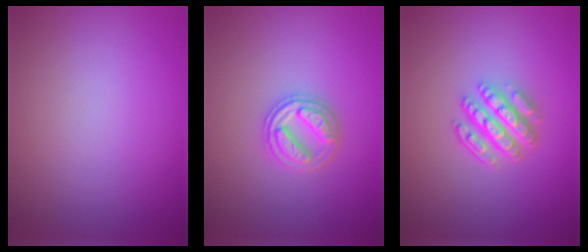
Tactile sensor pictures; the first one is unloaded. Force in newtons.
{"total": 3.3, "press": 3.2, "slide": 0.5}
{"total": 4.7, "press": 3.5, "slide": 3.1}